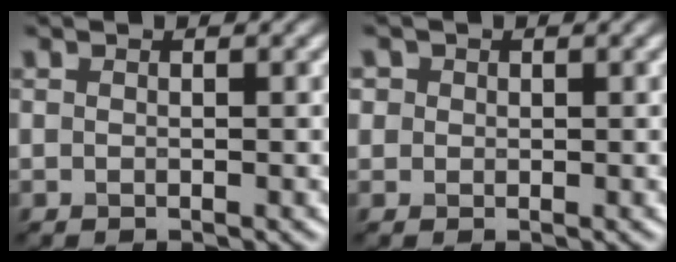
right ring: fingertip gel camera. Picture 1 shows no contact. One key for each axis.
{"total": 0.7, "fx": 0.2, "fy": 0.1, "fz": -0.7, "tx": 0.000, "ty": 0.003, "tz": 0.012}